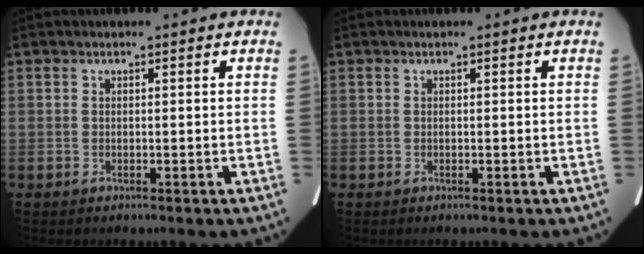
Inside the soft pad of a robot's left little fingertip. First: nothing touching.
{"total": 0.0}